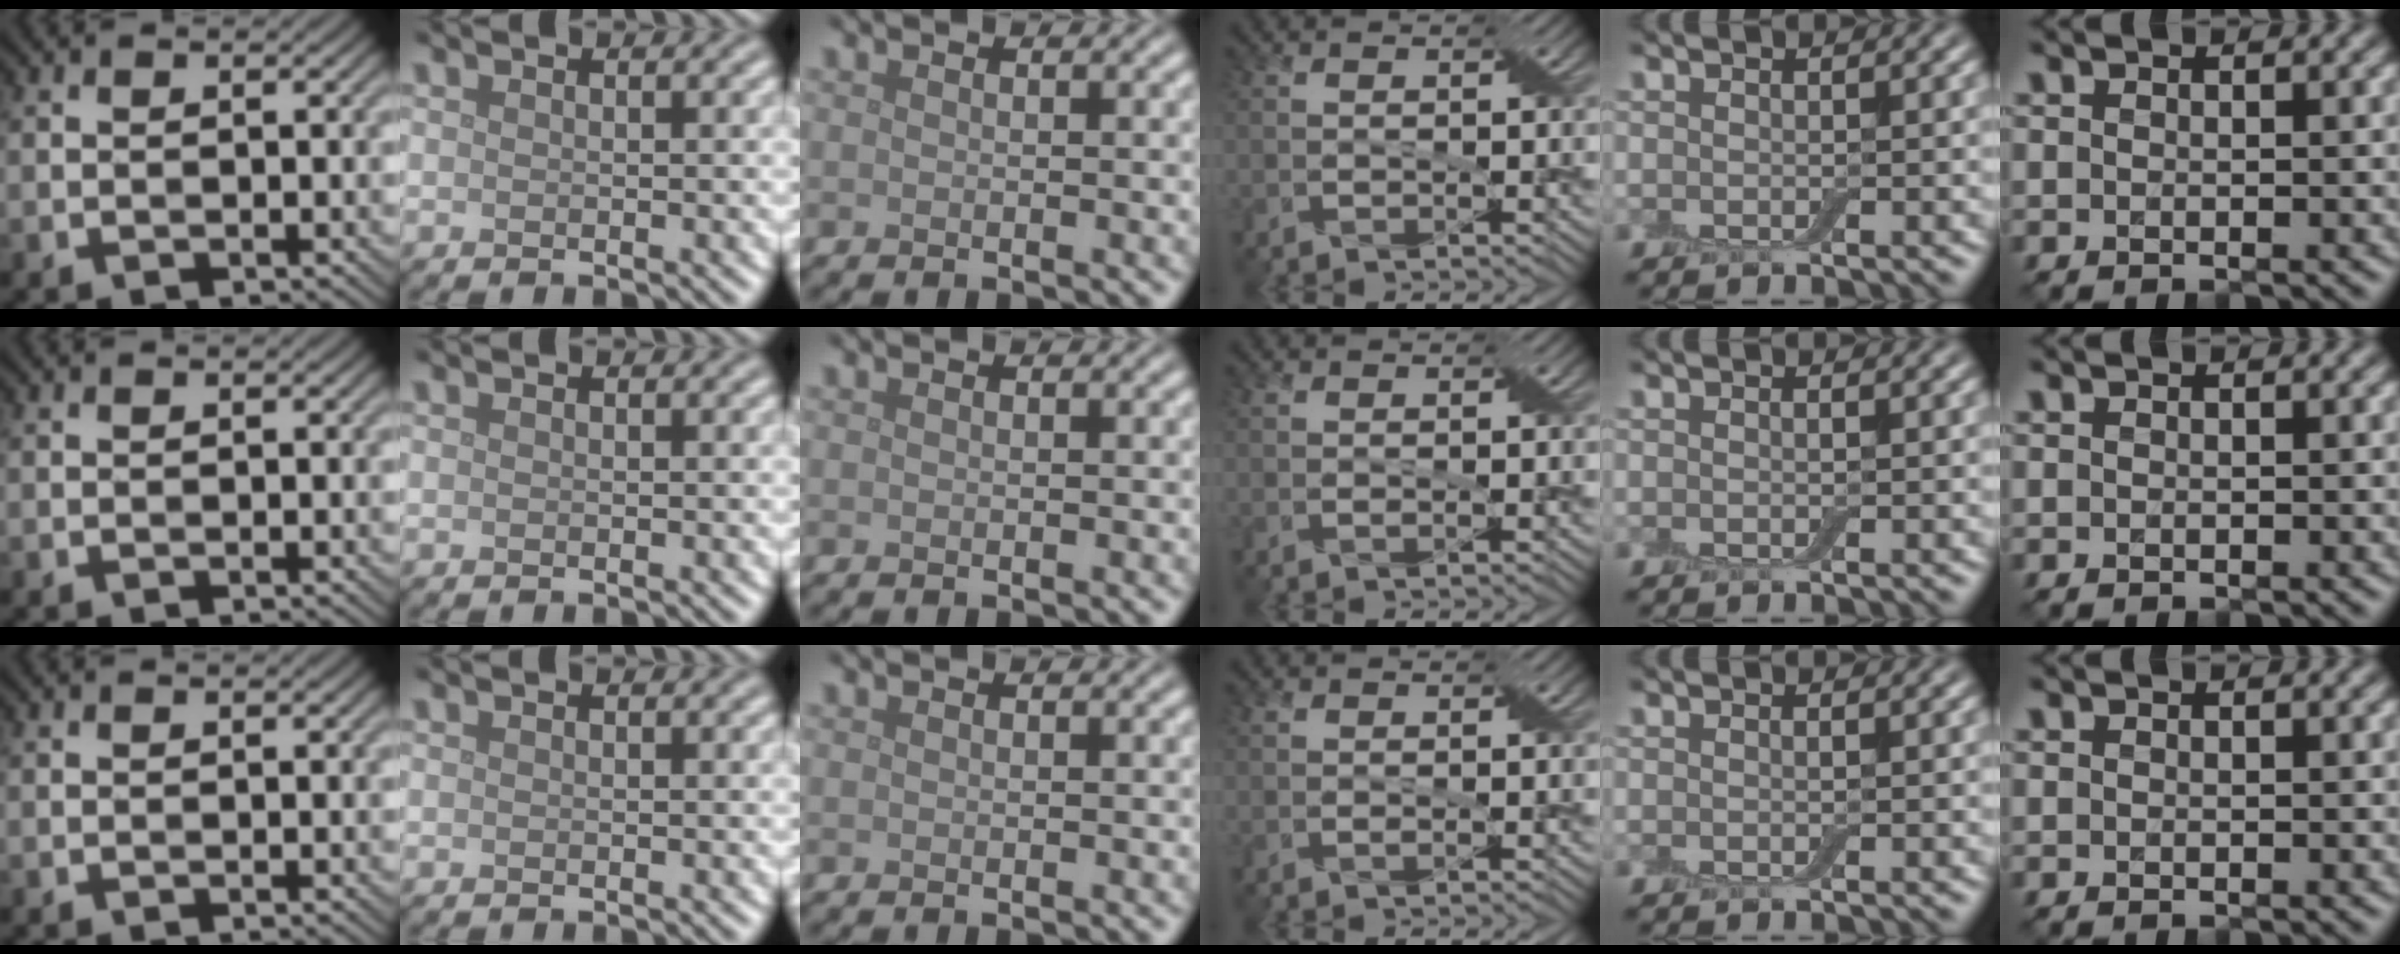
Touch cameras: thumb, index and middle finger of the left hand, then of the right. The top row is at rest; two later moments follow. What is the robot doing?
{"motion": "fold", "object": "bandage"}